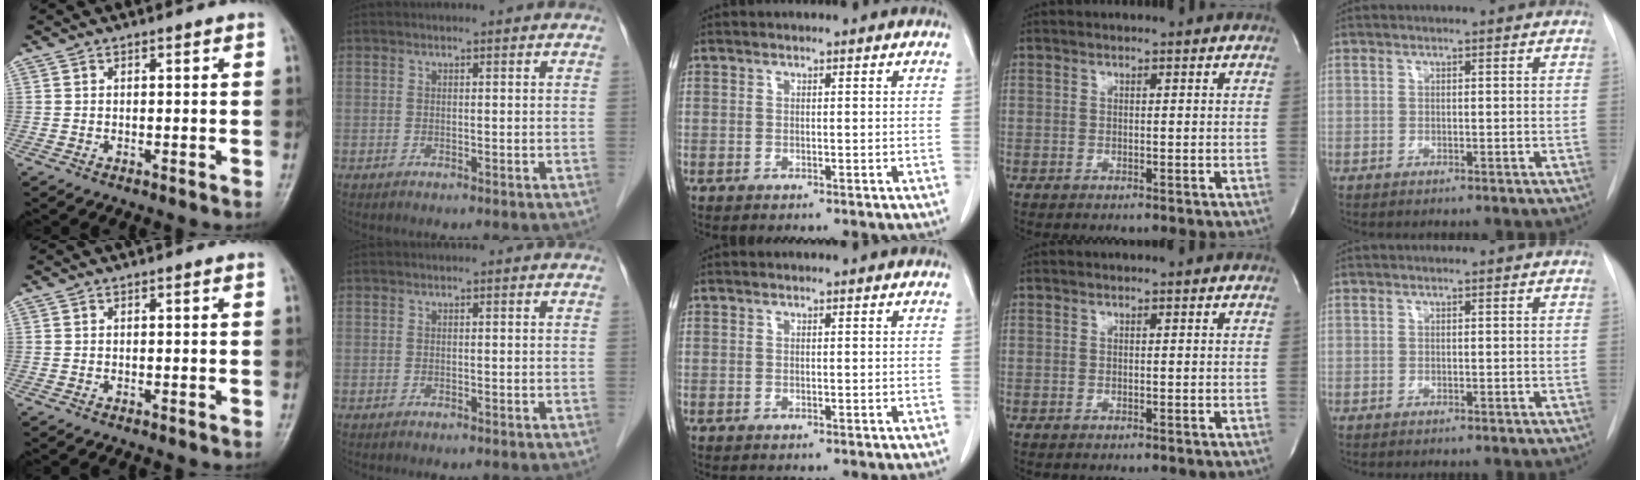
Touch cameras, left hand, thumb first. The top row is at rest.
{}